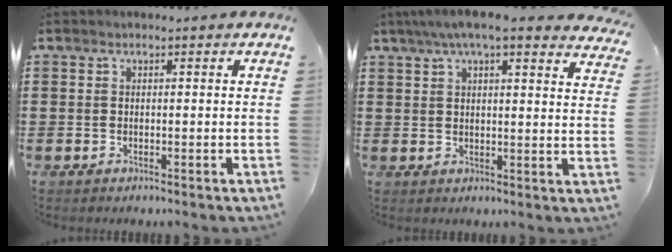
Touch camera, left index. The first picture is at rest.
{"total": 6.5, "force": [5.3, 0.4, 3.7], "torque": [-0.088, -0.008, 0.092]}